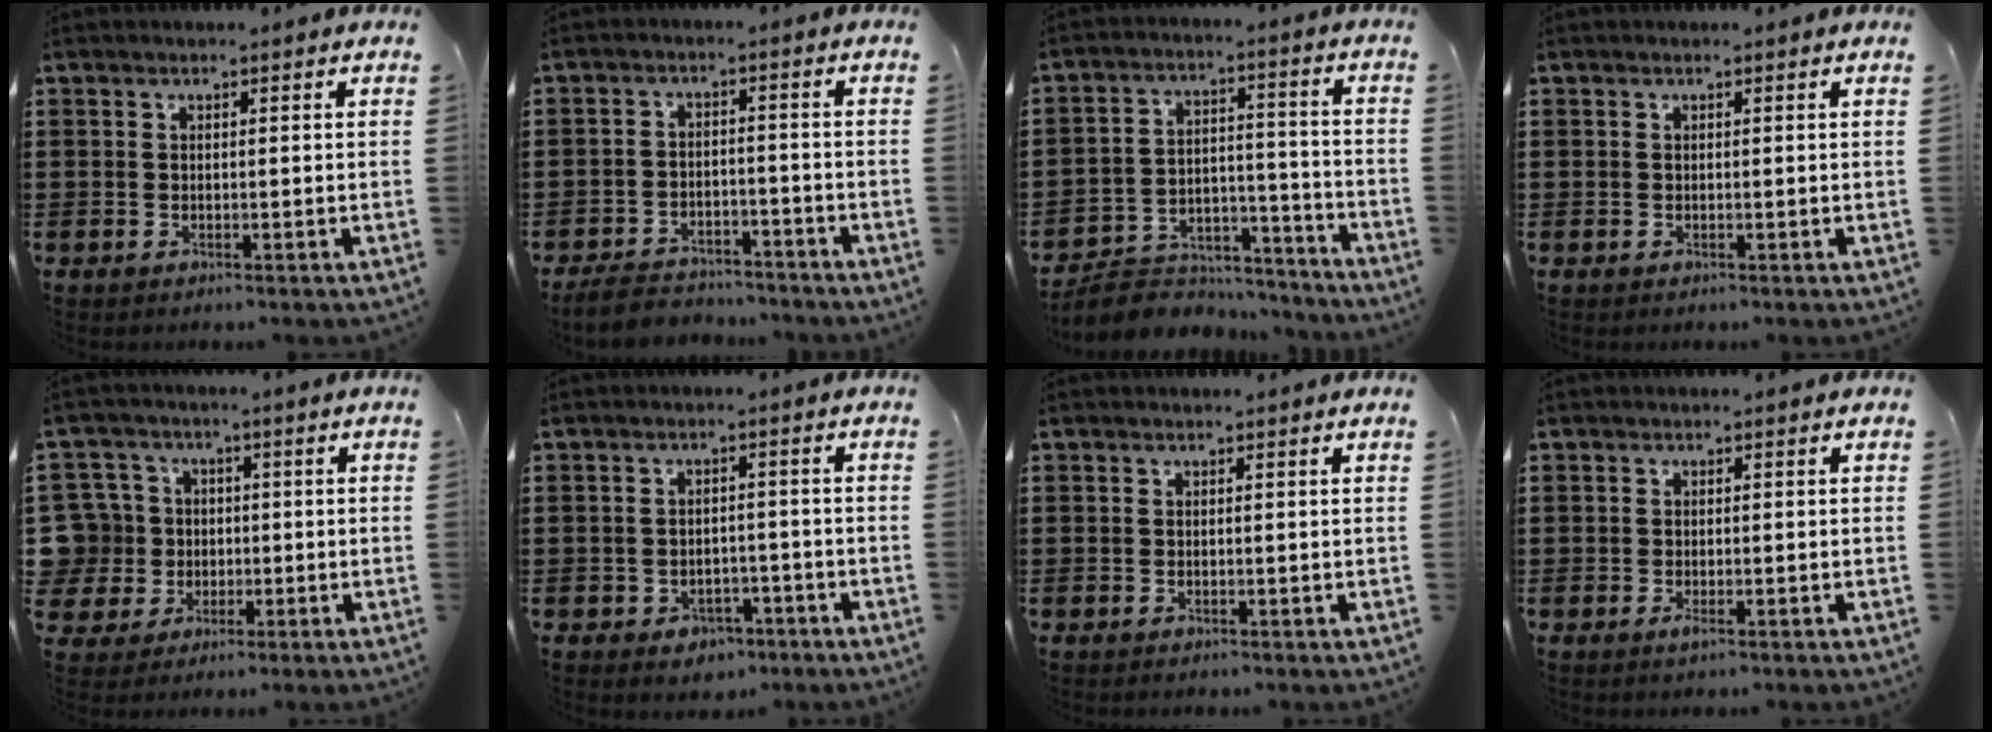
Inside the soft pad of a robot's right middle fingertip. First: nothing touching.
{"total": 4.2, "force": [-4.1, 0.9, 0.2], "torque": [-0.014, 0.007, -0.089]}
{"total": 6.8, "force": [-6.3, 2.4, 0.7], "torque": [-0.012, 0.020, -0.126]}
{"total": 0.0}
{"total": 9.0, "force": [0.5, 8.6, 2.3], "torque": [-0.115, 0.011, 0.010]}
{"total": 2.2, "force": [-1.7, 1.4, 0.4], "torque": [-0.015, 0.003, -0.039]}
{"total": 0.0}
{"total": 0.7, "force": [-0.3, 0.2, 0.6], "torque": [-0.013, -0.005, -0.004]}